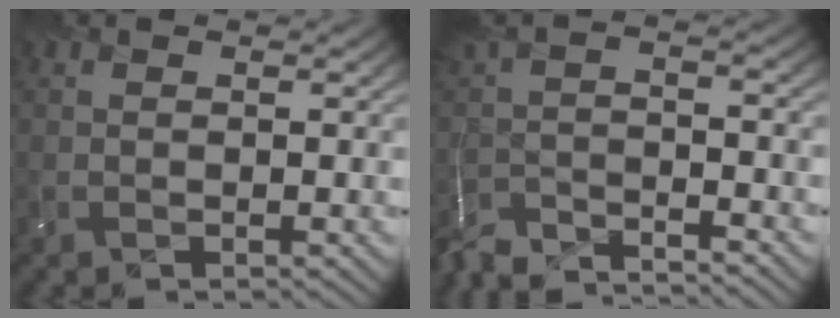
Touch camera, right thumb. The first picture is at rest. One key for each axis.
{"total": 7.7, "fx": -7.3, "fy": 0.1, "fz": 2.5, "tx": -0.042, "ty": -0.011, "tz": -0.133}